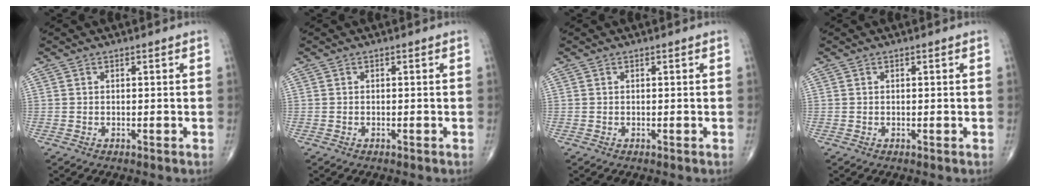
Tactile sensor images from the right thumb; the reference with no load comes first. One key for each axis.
{"total": 0.0}
{"total": 0.0}
{"total": 0.0}